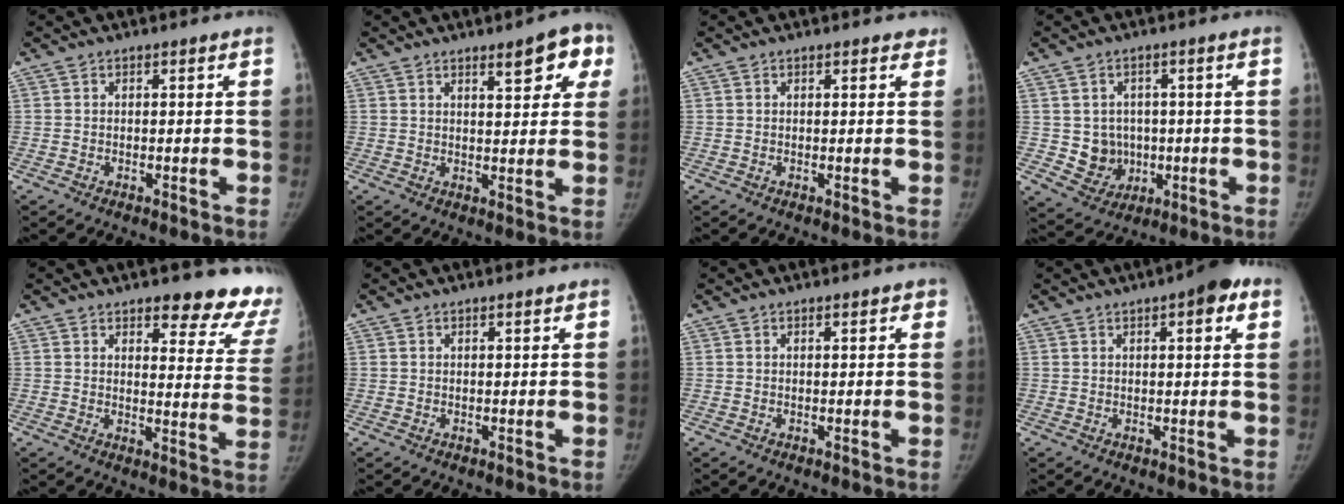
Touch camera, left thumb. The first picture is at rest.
{"total": 7.6, "force": [3.9, 2.7, 5.9], "torque": [-0.046, -0.011, 0.046]}
{"total": 1.1, "force": [0.8, 0.6, 0.3], "torque": [0.010, -0.002, 0.003]}
{"total": 7.1, "force": [-0.4, 6.6, 2.6], "torque": [-0.005, 0.006, 0.008]}
{"total": 15.3, "force": [13.4, 4.6, 5.7], "torque": [-0.012, -0.102, 0.135]}
{"total": 0.7, "force": [0.5, 0.2, 0.4], "torque": [-0.007, -0.002, 0.008]}
{"total": 1.7, "force": [1.1, 0.6, 1.2], "torque": [-0.010, -0.002, 0.011]}
{"total": 6.4, "force": [3.1, 1.8, 5.4], "torque": [-0.060, -0.001, 0.033]}